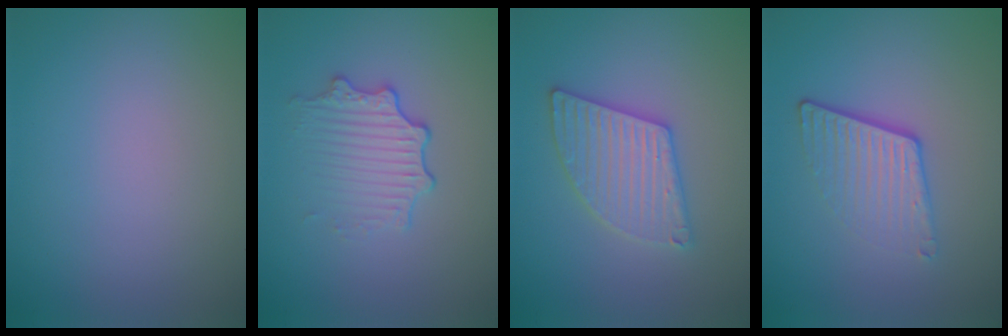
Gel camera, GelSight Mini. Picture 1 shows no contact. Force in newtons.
{"total": 3.2, "press": 2.7, "slide": 1.8}
{"total": 4.9, "press": 4.9, "slide": 0.5}
{"total": 3.8, "press": 2.5, "slide": 2.9}